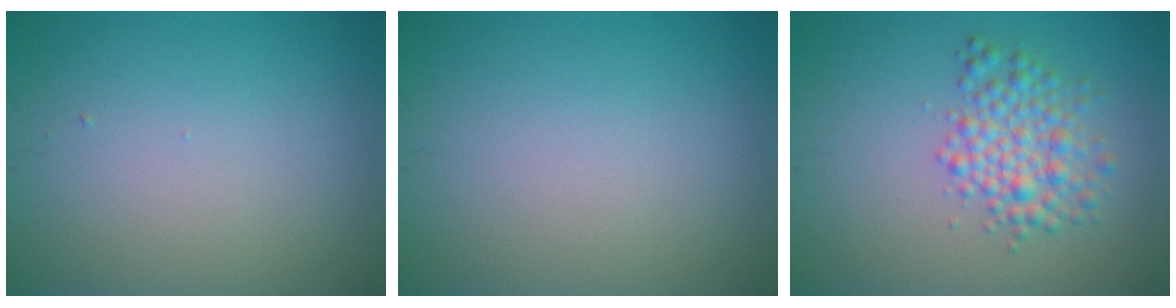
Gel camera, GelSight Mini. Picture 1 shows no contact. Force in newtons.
{"total": 0.0}
{"total": 3.8, "press": 3.8, "slide": 0.0}